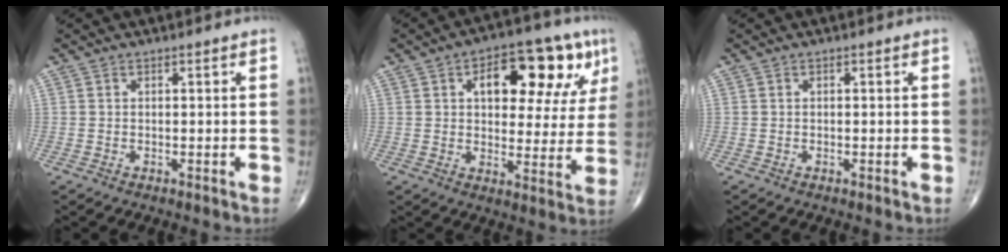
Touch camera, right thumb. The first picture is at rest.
{"total": 17.0, "force": [6.7, 8.8, 12.9], "torque": [-0.126, 0.000, 0.090]}
{"total": 0.0}